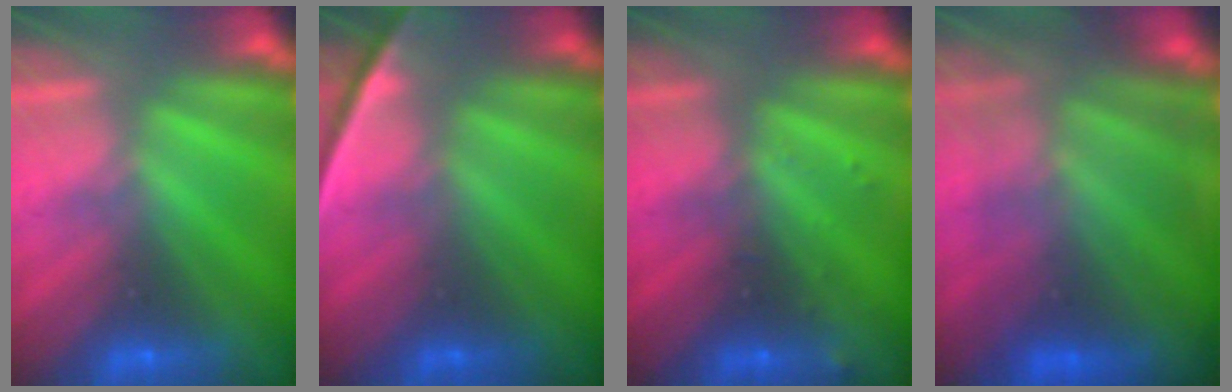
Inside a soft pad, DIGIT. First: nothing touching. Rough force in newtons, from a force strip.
{"total": 2.2}
{"total": 2.9}
{"total": 5.7}